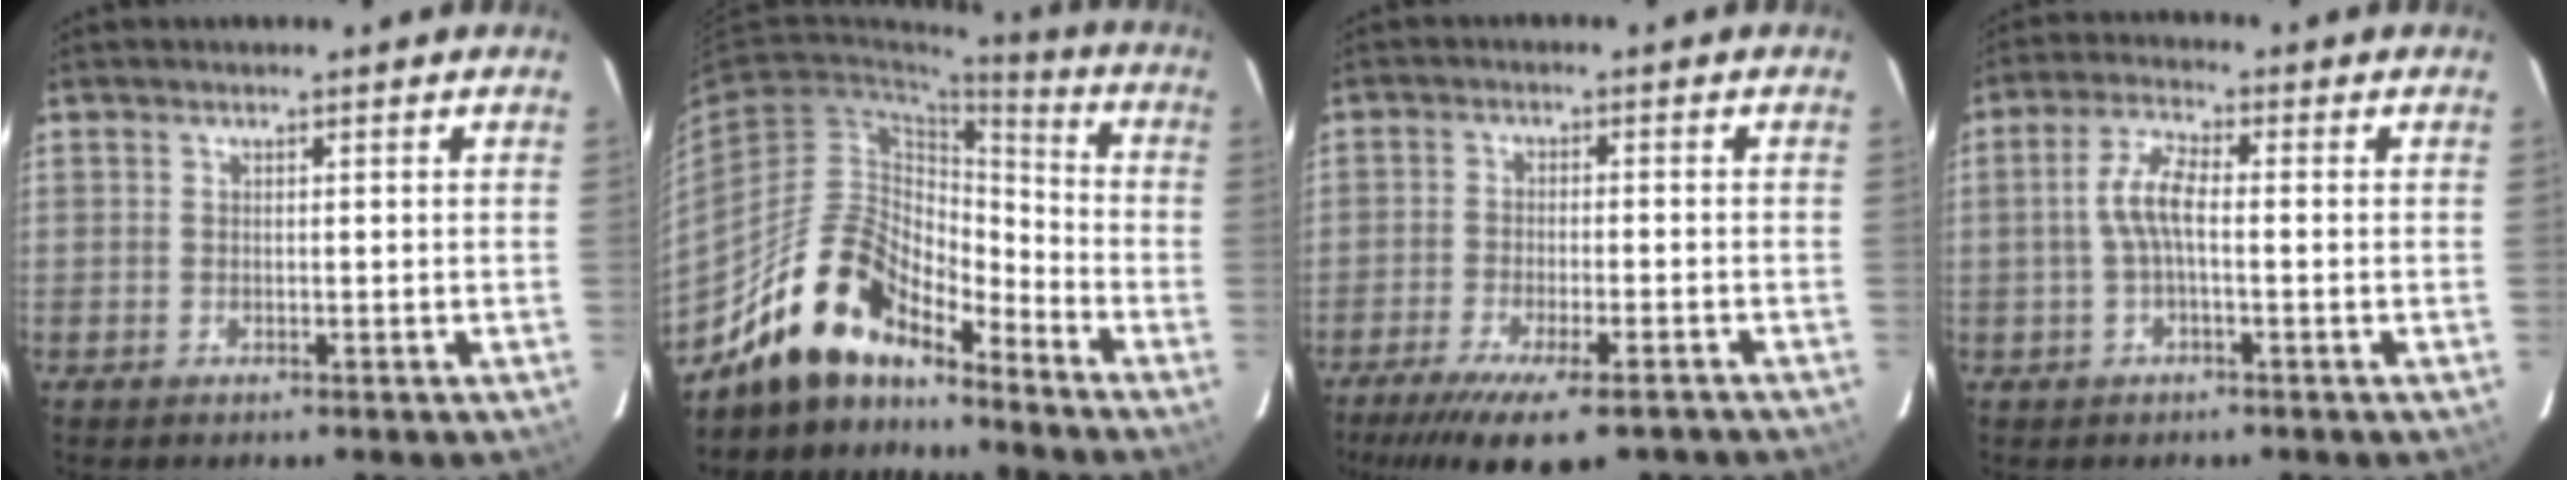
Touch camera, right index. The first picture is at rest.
{"total": 15.1, "force": [-12.7, 5.7, 5.8], "torque": [-0.114, 0.028, -0.227]}
{"total": 14.3, "force": [-10.8, 3.5, 8.6], "torque": [-0.176, -0.046, -0.169]}
{"total": 5.5, "force": [-0.5, 1.6, 5.3], "torque": [-0.111, 0.013, -0.010]}